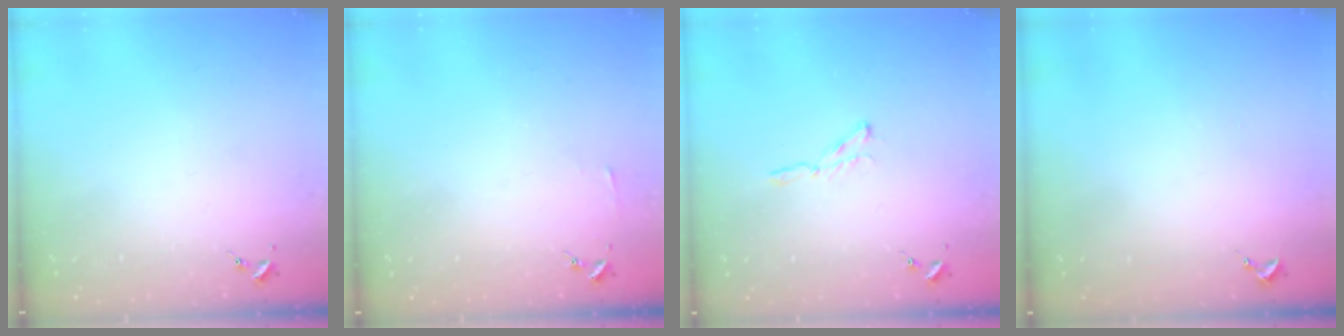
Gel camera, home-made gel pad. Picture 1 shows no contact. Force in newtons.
{"total": 2.8, "press": 2.8, "slide": 0.3}
{"total": 2.9, "press": 2.9, "slide": 0.3}
{"total": 0.9, "press": 0.9, "slide": 0.0}